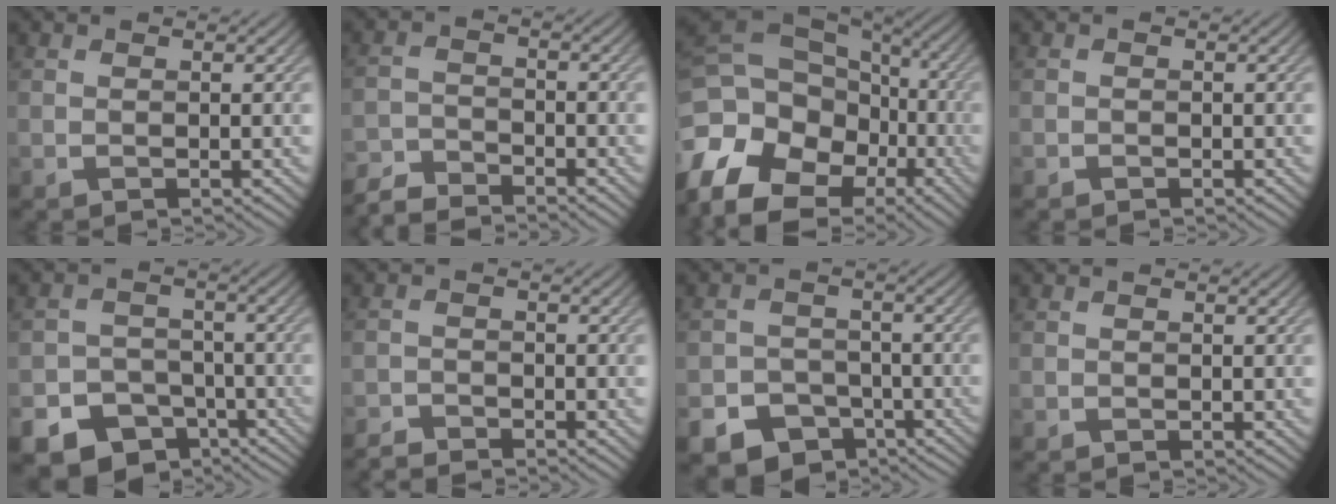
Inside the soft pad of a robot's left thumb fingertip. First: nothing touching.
{"total": 4.8, "force": [-4.6, 0.8, 0.8], "torque": [-0.025, -0.006, -0.097]}
{"total": 19.3, "force": [-8.9, 14.0, 10.0], "torque": [-0.259, -0.036, -0.119]}
{"total": 0.6, "force": [-0.4, 0.3, 0.0], "torque": [0.000, -0.002, -0.008]}
{"total": 14.6, "force": [-9.4, 10.8, 3.1], "torque": [-0.073, -0.060, -0.135]}
{"total": 2.9, "force": [-2.8, 0.5, 0.5], "torque": [-0.013, -0.003, -0.060]}
{"total": 12.3, "force": [-8.1, 9.0, 2.4], "torque": [-0.061, -0.045, -0.121]}
{"total": 0.0}